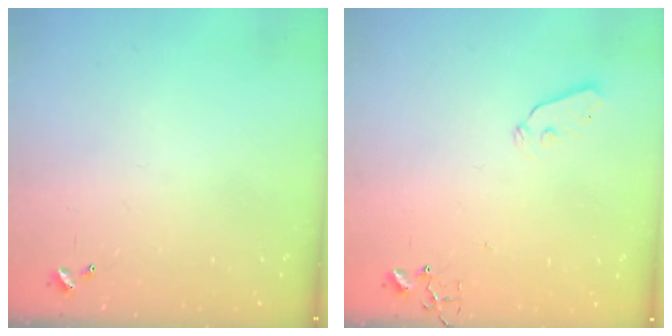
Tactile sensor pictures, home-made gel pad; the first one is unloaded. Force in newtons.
{"total": 4.3, "press": 4.3, "slide": 0.7}